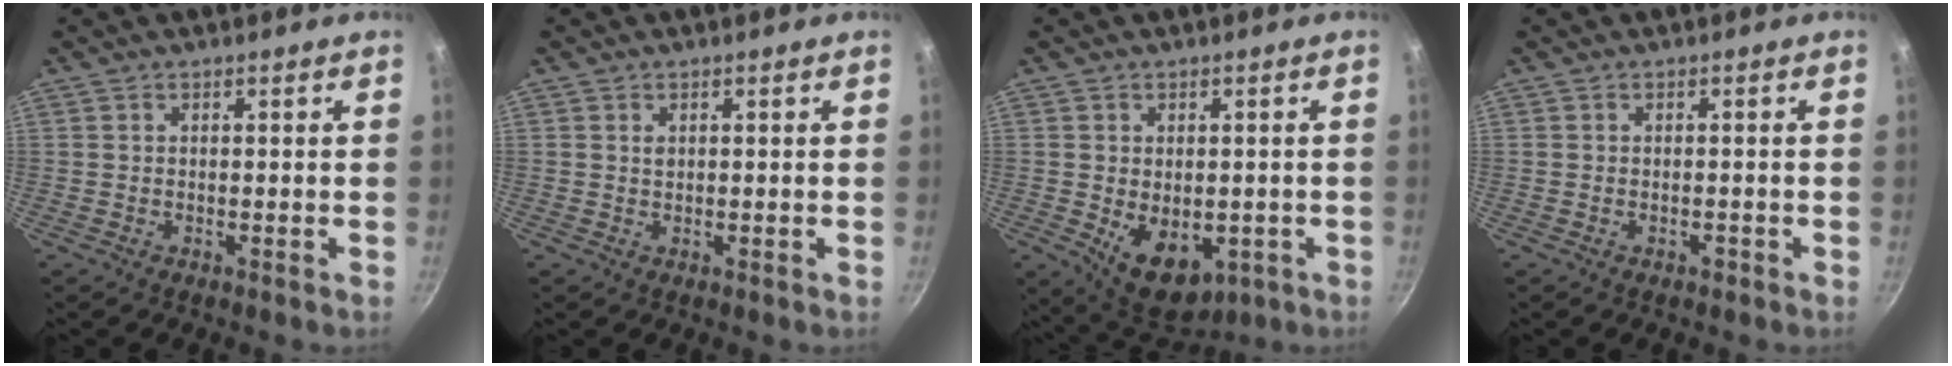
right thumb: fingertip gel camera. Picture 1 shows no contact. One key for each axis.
{"total": 1.0, "fx": 0.4, "fy": 0.7, "fz": 0.6, "tx": -0.009, "ty": 0.001, "tz": 0.007}
{"total": 10.5, "fx": -2.2, "fy": 7.1, "fz": 7.4, "tx": -0.083, "ty": -0.010, "tz": -0.009}
{"total": 0.9, "fx": -0.6, "fy": 0.5, "fz": 0.5, "tx": -0.008, "ty": 0.005, "tz": -0.005}